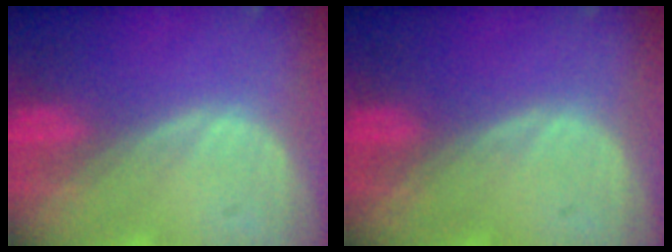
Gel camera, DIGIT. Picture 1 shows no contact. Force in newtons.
{"total": 0.0}